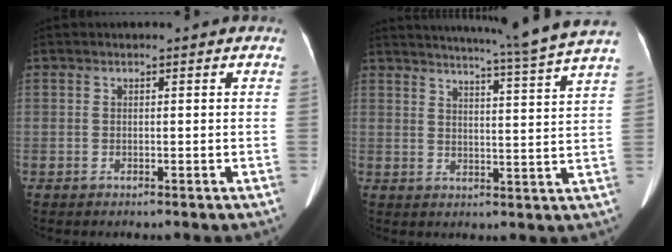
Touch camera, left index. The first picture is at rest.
{"total": 15.8, "force": [14.1, -2.6, 6.7], "torque": [-0.112, -0.049, 0.170]}